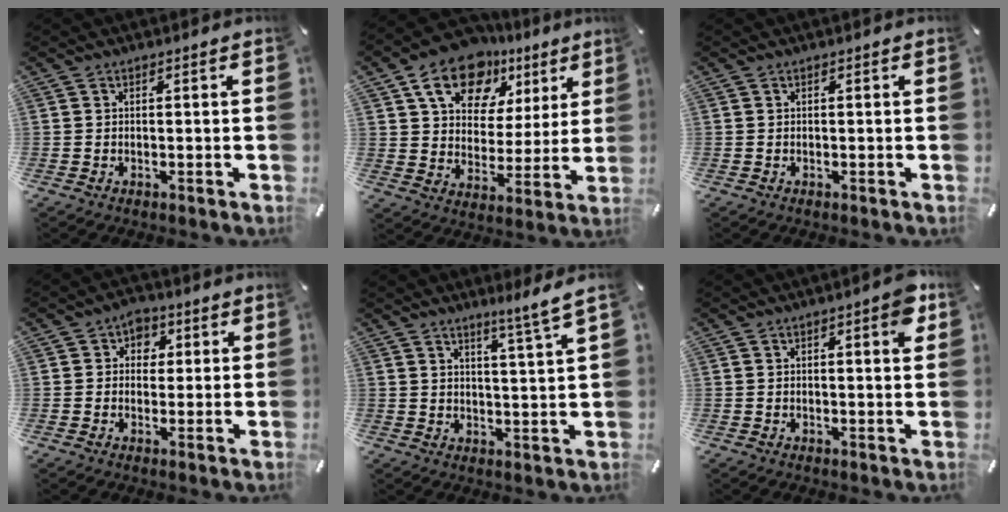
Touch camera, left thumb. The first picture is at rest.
{"total": 15.5, "force": [9.9, 10.0, 6.6], "torque": [-0.110, -0.053, 0.178]}
{"total": 0.0}
{"total": 4.6, "force": [1.2, 4.1, 1.8], "torque": [-0.013, 0.001, 0.015]}
{"total": 6.1, "force": [5.0, -0.9, 3.3], "torque": [-0.061, -0.032, 0.083]}
{"total": 4.2, "force": [1.6, 1.2, 3.7], "torque": [-0.051, -0.004, 0.022]}